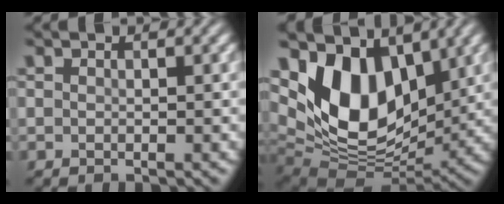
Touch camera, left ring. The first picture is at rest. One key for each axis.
{"total": 9.7, "fx": 3.8, "fy": 5.9, "fz": 6.7, "tx": -0.130, "ty": -0.013, "tz": 0.066}